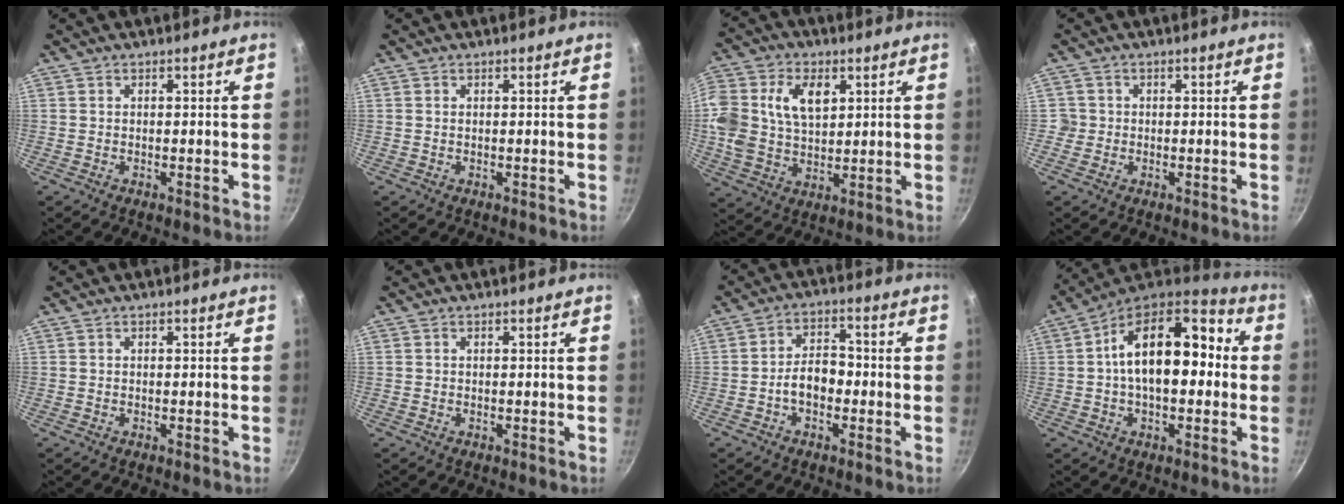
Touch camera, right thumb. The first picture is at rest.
{"total": 0.0}
{"total": 17.7, "force": [4.6, 12.1, 12.0], "torque": [-0.254, 0.006, 0.088]}
{"total": 2.0, "force": [-0.1, 2.0, -0.1], "torque": [0.015, 0.008, -0.005]}
{"total": 0.0}
{"total": 0.0}
{"total": 6.4, "force": [-1.7, 4.1, 4.6], "torque": [-0.065, 0.027, -0.039]}
{"total": 19.7, "force": [1.4, 10.9, 16.3], "torque": [-0.234, 0.042, 0.011]}